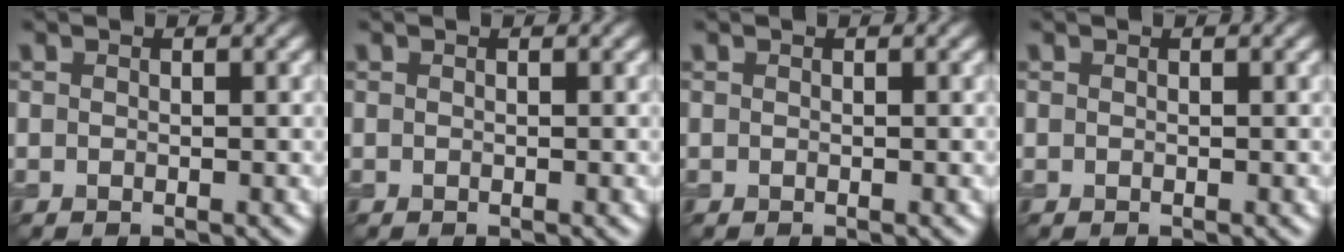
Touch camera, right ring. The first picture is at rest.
{"total": 0.0}
{"total": 0.0}
{"total": 0.0}